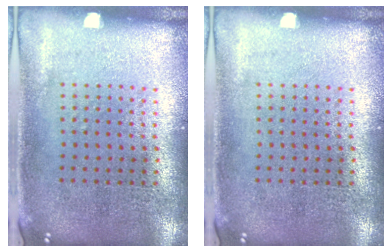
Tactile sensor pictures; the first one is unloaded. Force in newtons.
{"total": 0.0}